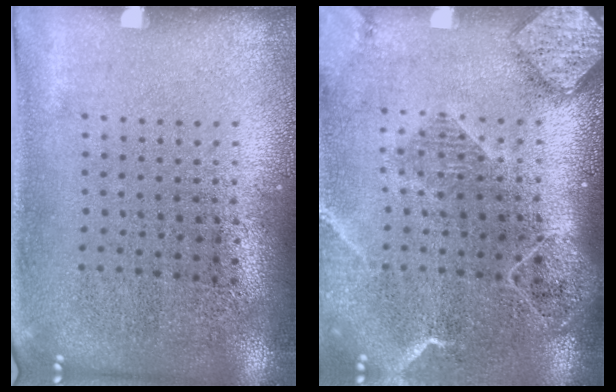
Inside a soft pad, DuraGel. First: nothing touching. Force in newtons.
{"total": 2.3, "press": 1.9, "slide": 1.2}